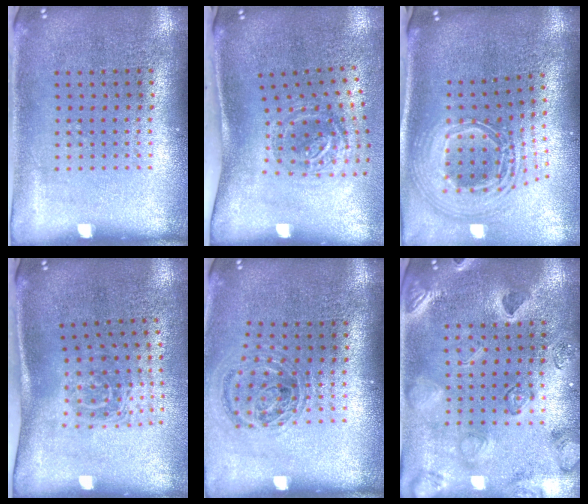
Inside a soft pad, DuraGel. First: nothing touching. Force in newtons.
{"total": 1.9, "press": 1.3, "slide": 1.5}
{"total": 2.7, "press": 1.9, "slide": 2.0}
{"total": 1.7, "press": 1.1, "slide": 1.3}
{"total": 1.0, "press": 1.0, "slide": 0.2}
{"total": 2.5, "press": 2.4, "slide": 0.9}